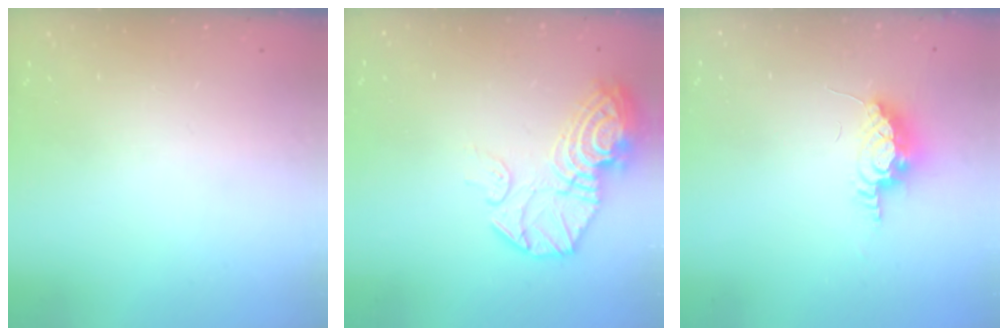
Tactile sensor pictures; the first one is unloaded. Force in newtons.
{"total": 15.0, "press": 14.9, "slide": 1.7}
{"total": 8.1, "press": 7.9, "slide": 1.8}